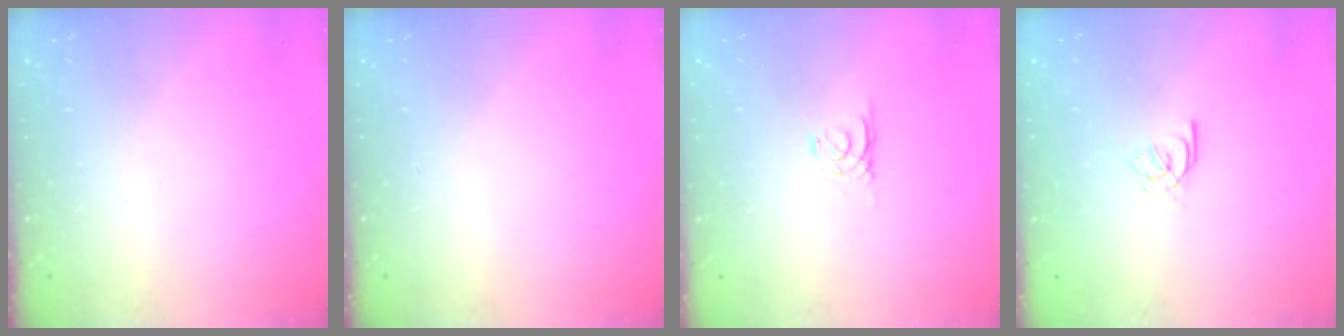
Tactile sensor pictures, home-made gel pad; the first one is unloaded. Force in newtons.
{"total": 0.0}
{"total": 0.8, "press": 0.8, "slide": 0.1}
{"total": 4.2, "press": 4.2, "slide": 0.2}